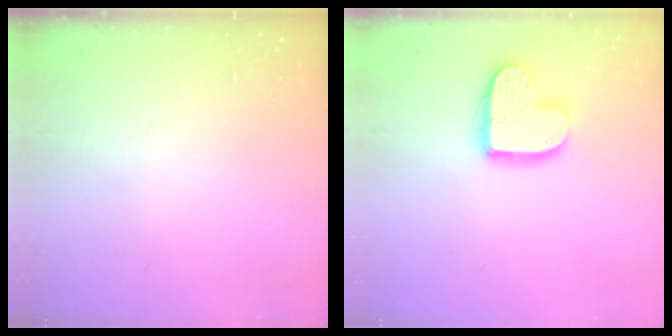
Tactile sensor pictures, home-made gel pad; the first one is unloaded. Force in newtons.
{"total": 13.8, "press": 13.8, "slide": 0.9}